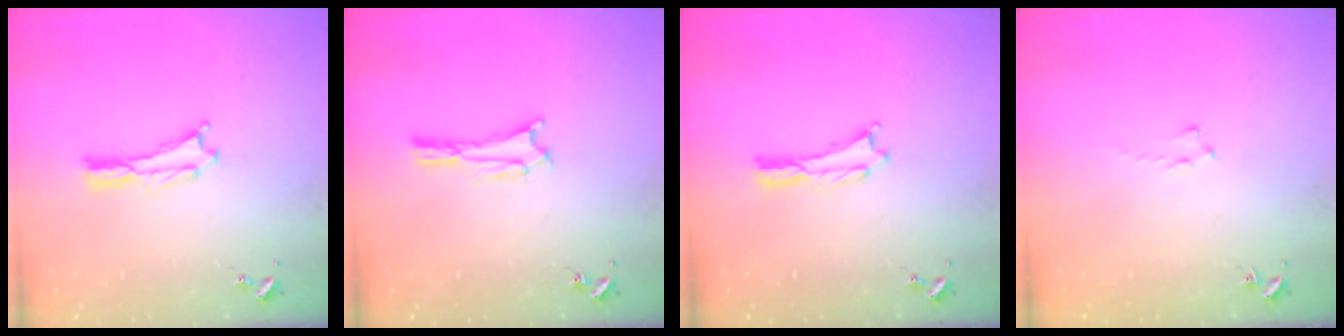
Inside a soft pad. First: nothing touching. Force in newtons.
{"total": 1.6, "press": 1.6, "slide": 0.2}
{"total": 0.0}
{"total": 0.8, "press": 0.7, "slide": 0.2}